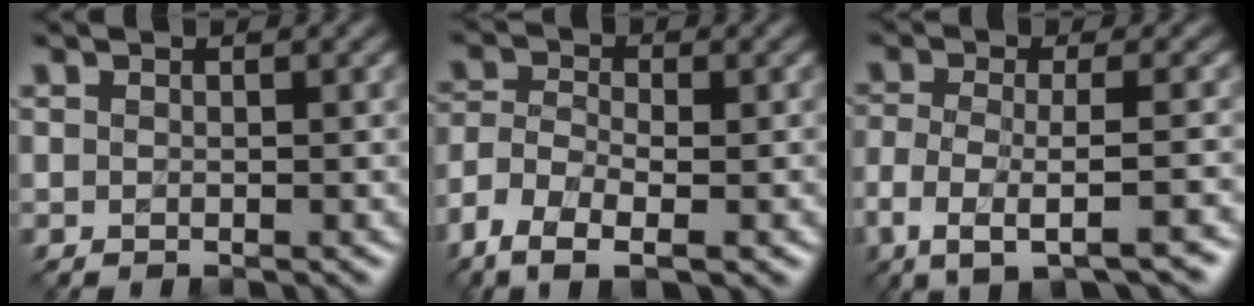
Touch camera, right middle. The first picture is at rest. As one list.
[{"total": 6.2, "force": [-3.9, 2.5, 4.2], "torque": [-0.090, -0.009, -0.071]}, {"total": 5.7, "force": [-2.7, 1.5, 4.8], "torque": [-0.081, -0.008, -0.049]}]